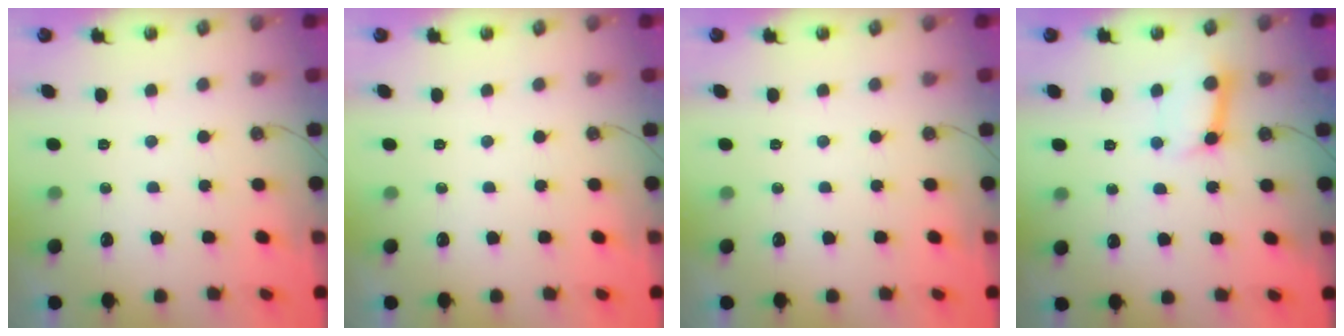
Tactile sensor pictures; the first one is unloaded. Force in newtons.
{"total": 0.0}
{"total": 0.0}
{"total": 9.4, "press": 9.3, "slide": 1.0}